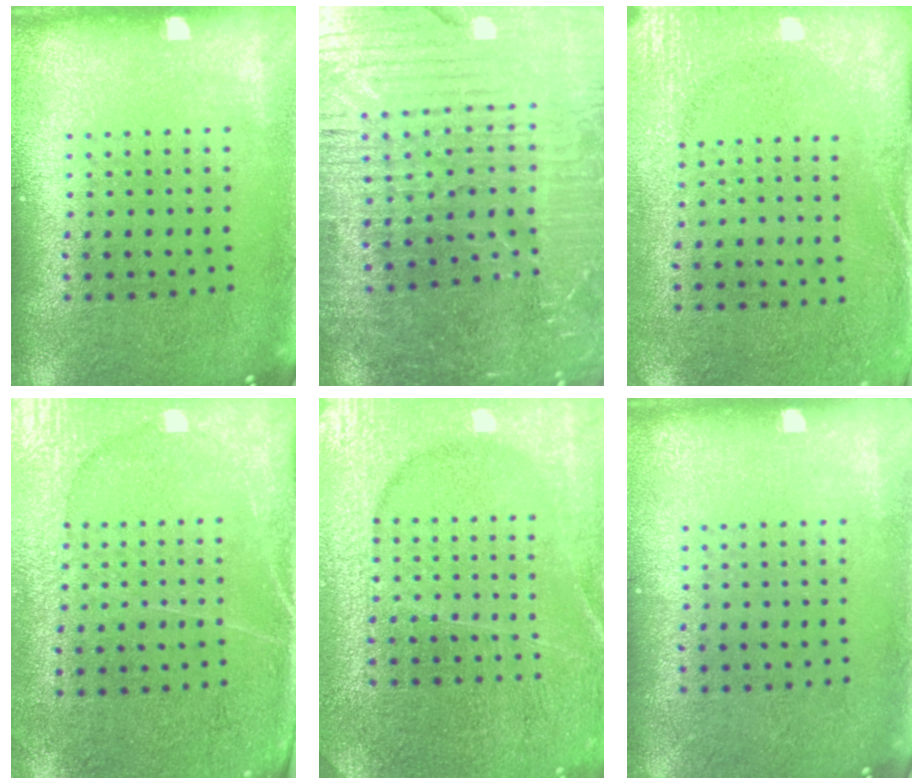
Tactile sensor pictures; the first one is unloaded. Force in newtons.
{"total": 4.8, "press": 4.5, "slide": 1.6}
{"total": 2.8, "press": 2.2, "slide": 1.7}
{"total": 3.0, "press": 2.8, "slide": 1.2}
{"total": 4.2, "press": 4.0, "slide": 1.2}
{"total": 0.0}